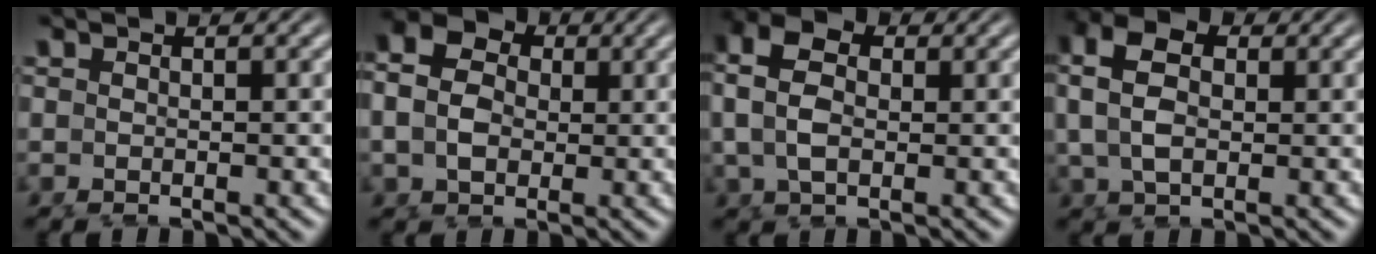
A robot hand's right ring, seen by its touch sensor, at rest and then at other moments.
{"total": 8.2, "force": [1.7, 6.6, 4.6], "torque": [-0.087, 0.006, 0.015]}
{"total": 5.7, "force": [1.7, 3.9, 3.7], "torque": [-0.088, 0.001, 0.025]}
{"total": 5.9, "force": [2.0, 4.0, 3.9], "torque": [-0.092, 0.004, 0.031]}